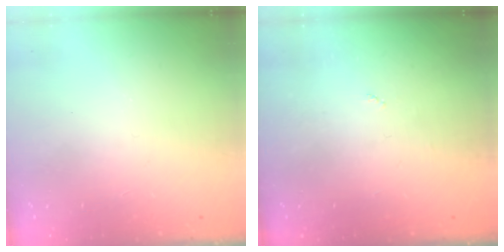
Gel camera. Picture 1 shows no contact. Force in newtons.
{"total": 2.7, "press": 2.7, "slide": 0.4}